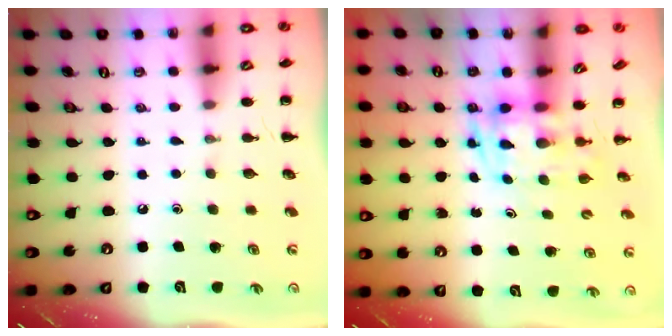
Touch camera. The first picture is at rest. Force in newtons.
{"total": 3.8, "press": 3.7, "slide": 0.8}